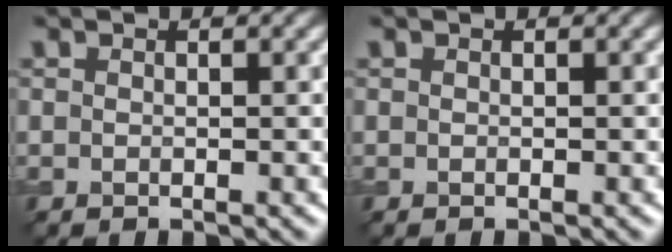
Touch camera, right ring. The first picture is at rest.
{"total": 0.0}